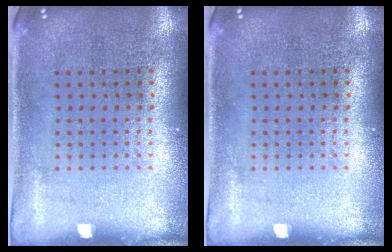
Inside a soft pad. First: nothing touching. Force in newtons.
{"total": 0.0}